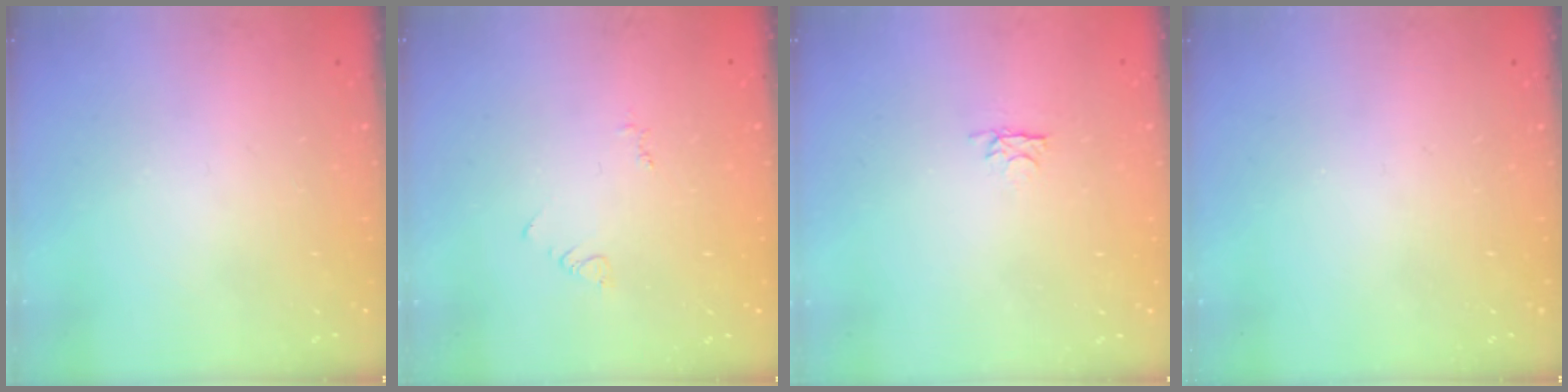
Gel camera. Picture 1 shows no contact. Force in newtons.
{"total": 2.9, "press": 2.9, "slide": 0.4}
{"total": 2.8, "press": 2.7, "slide": 0.4}
{"total": 0.0}